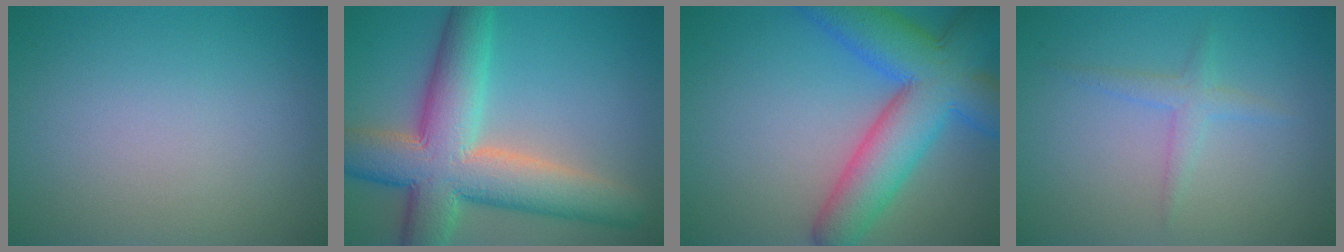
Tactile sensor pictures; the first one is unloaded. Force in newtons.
{"total": 11.0, "press": 11.0, "slide": 0.5}
{"total": 10.0, "press": 10.0, "slide": 0.5}
{"total": 1.7, "press": 1.7, "slide": 0.0}